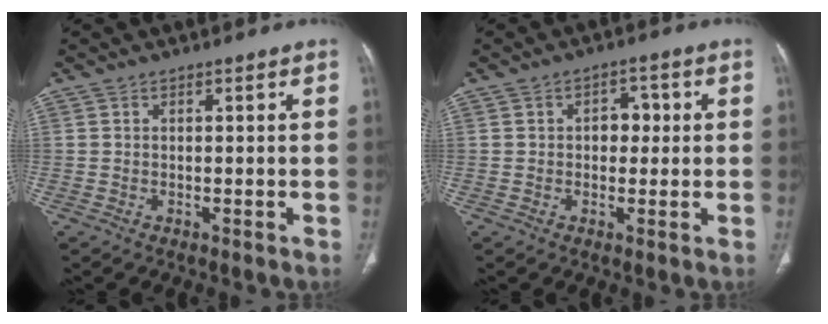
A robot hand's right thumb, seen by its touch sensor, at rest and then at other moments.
{"total": 4.1, "force": [0.4, 3.0, 2.7], "torque": [-0.014, 0.008, 0.002]}